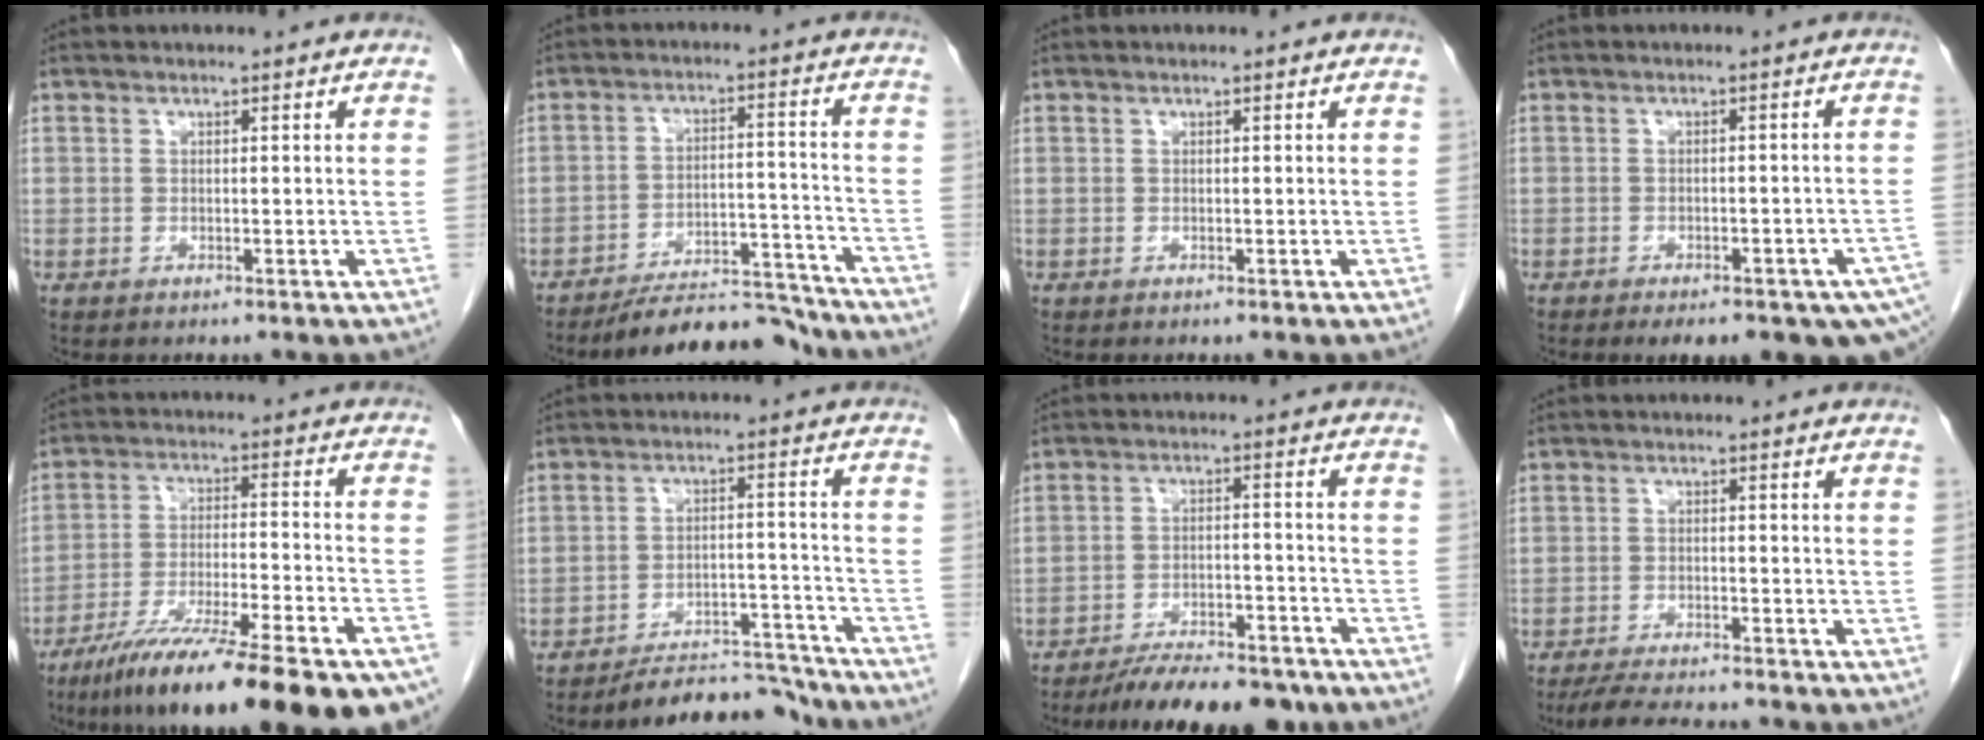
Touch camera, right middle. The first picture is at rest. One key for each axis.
{"total": 10.8, "fx": -10.4, "fy": 1.8, "fz": 2.6, "tx": -0.029, "ty": 0.021, "tz": -0.166}
{"total": 0.0}
{"total": 14.5, "fx": -9.8, "fy": 4.9, "fz": 9.5, "tx": -0.100, "ty": -0.002, "tz": -0.114}
{"total": 24.8, "fx": -18.5, "fy": 2.8, "fz": 16.3, "tx": -0.199, "ty": -0.030, "tz": -0.285}
{"total": 8.7, "fx": -8.5, "fy": 1.4, "fz": 1.0, "tx": -0.004, "ty": 0.020, "tz": -0.136}
{"total": 12.9, "fx": -11.1, "fy": 2.9, "fz": 5.9, "tx": -0.081, "ty": 0.000, "tz": -0.162}
{"total": 7.4, "fx": -6.8, "fy": 0.4, "fz": 2.9, "tx": -0.050, "ty": -0.017, "tz": -0.111}